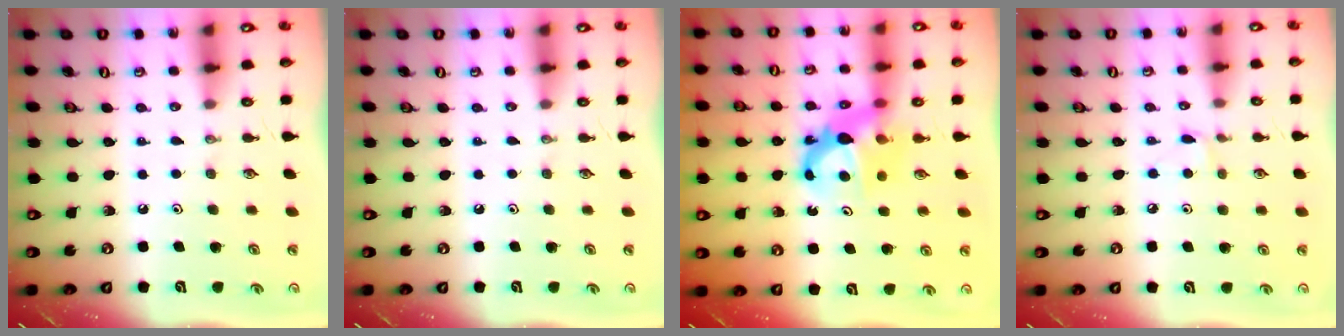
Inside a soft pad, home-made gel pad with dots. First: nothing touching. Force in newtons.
{"total": 0.0}
{"total": 7.2, "press": 7.2, "slide": 0.1}
{"total": 4.3, "press": 4.3, "slide": 0.6}